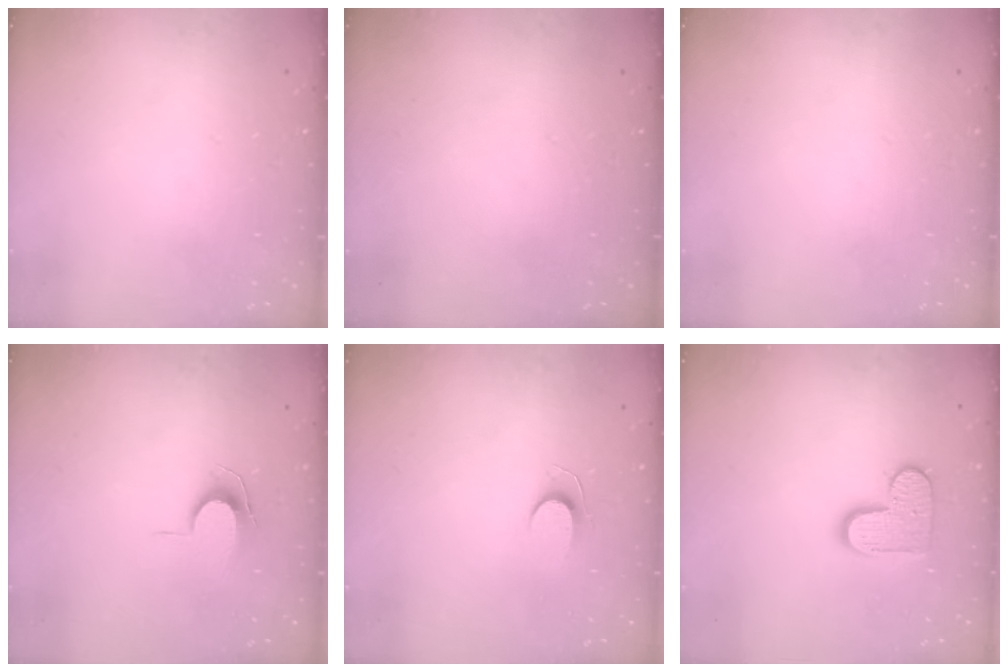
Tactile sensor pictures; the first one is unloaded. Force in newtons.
{"total": 0.0}
{"total": 0.0}
{"total": 6.9, "press": 6.8, "slide": 0.7}
{"total": 5.6, "press": 5.6, "slide": 0.5}
{"total": 10.6, "press": 10.6, "slide": 0.7}